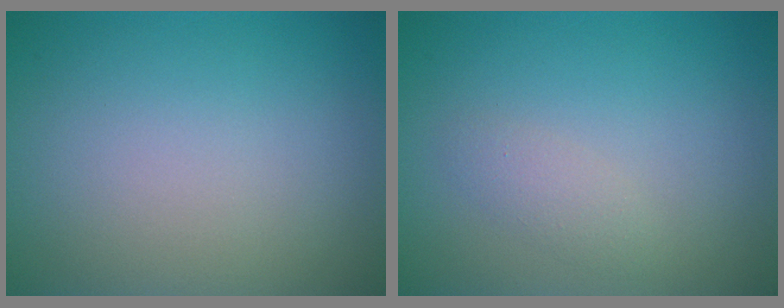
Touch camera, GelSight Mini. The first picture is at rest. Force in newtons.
{"total": 1.3, "press": 1.3, "slide": 0.0}